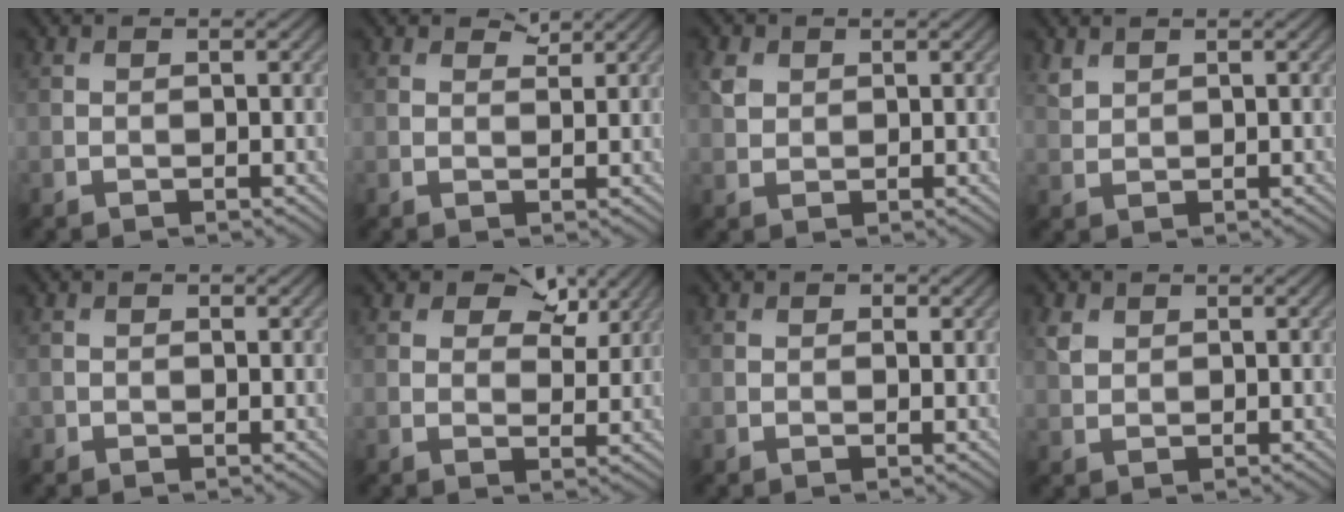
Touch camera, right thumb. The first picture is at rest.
{"total": 1.5, "force": [1.2, 0.6, 0.6], "torque": [-0.011, -0.003, 0.022]}
{"total": 2.2, "force": [1.0, 1.7, 0.9], "torque": [-0.024, 0.001, 0.019]}
{"total": 1.5, "force": [1.2, 0.7, 0.5], "torque": [-0.018, 0.000, 0.030]}
{"total": 0.7, "force": [0.0, 0.7, 0.1], "torque": [0.001, -0.004, -0.005]}
{"total": 6.9, "force": [4.2, 3.9, 4.0], "torque": [-0.053, -0.003, 0.061]}
{"total": 0.8, "force": [0.4, 0.6, 0.3], "torque": [-0.002, -0.004, 0.004]}
{"total": 1.9, "force": [1.0, 1.4, 0.8], "torque": [-0.025, 0.001, 0.022]}